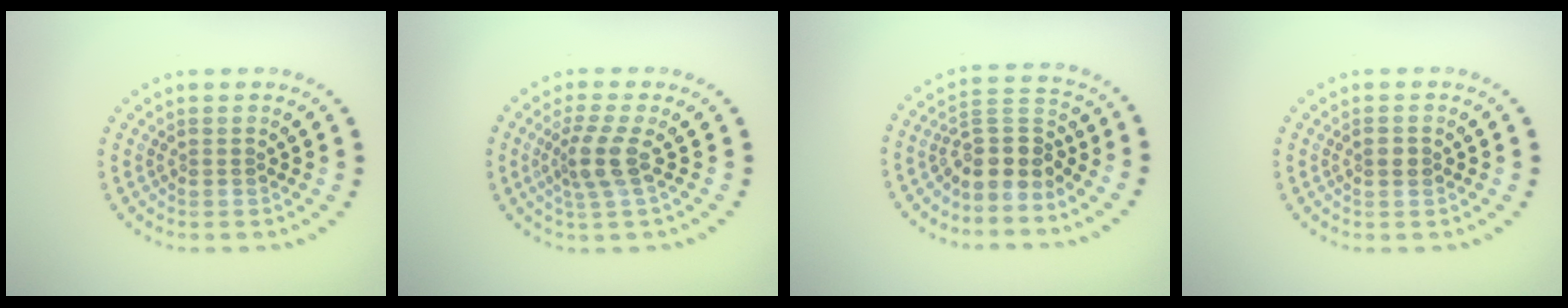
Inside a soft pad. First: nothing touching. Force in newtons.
{"total": 2.7, "press": 2.1, "slide": 1.8}
{"total": 3.8, "press": 3.3, "slide": 2.0}
{"total": 1.1, "press": 1.1, "slide": 0.2}